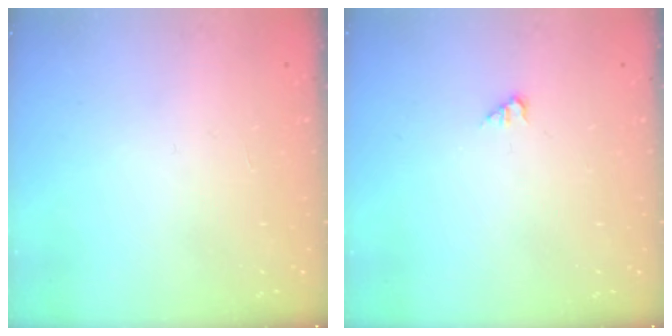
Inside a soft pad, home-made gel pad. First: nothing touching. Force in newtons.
{"total": 1.2, "press": 1.1, "slide": 0.2}